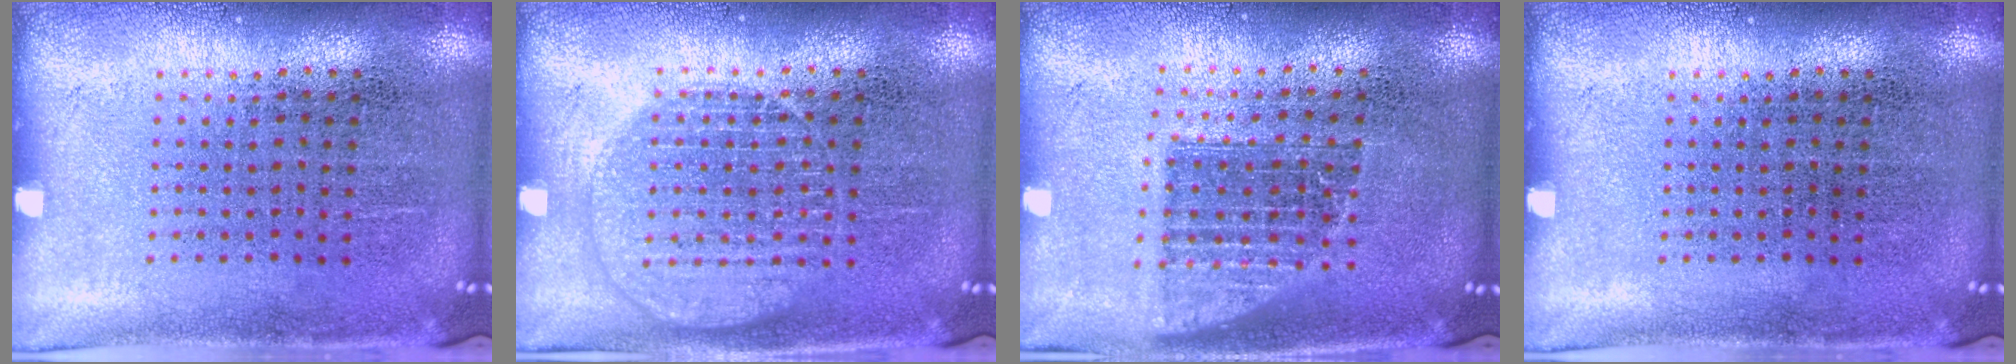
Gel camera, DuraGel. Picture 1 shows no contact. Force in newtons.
{"total": 2.4, "press": 2.4, "slide": 0.3}
{"total": 1.3, "press": 1.1, "slide": 0.7}
{"total": 0.0}